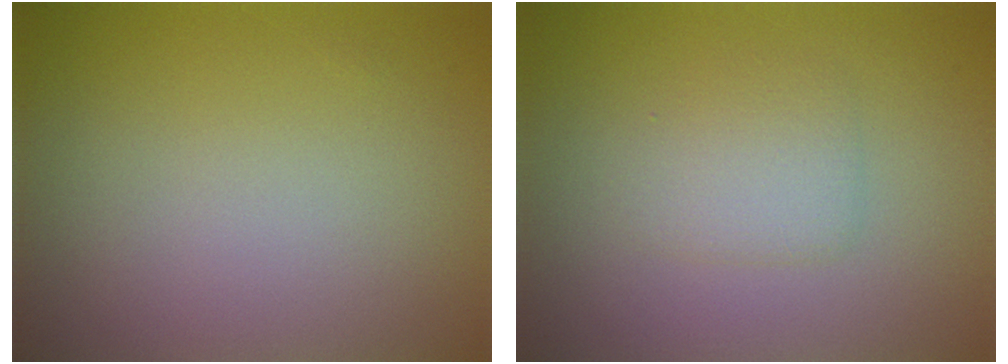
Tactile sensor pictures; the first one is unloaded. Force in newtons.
{"total": 2.0, "press": 2.0, "slide": 0.2}